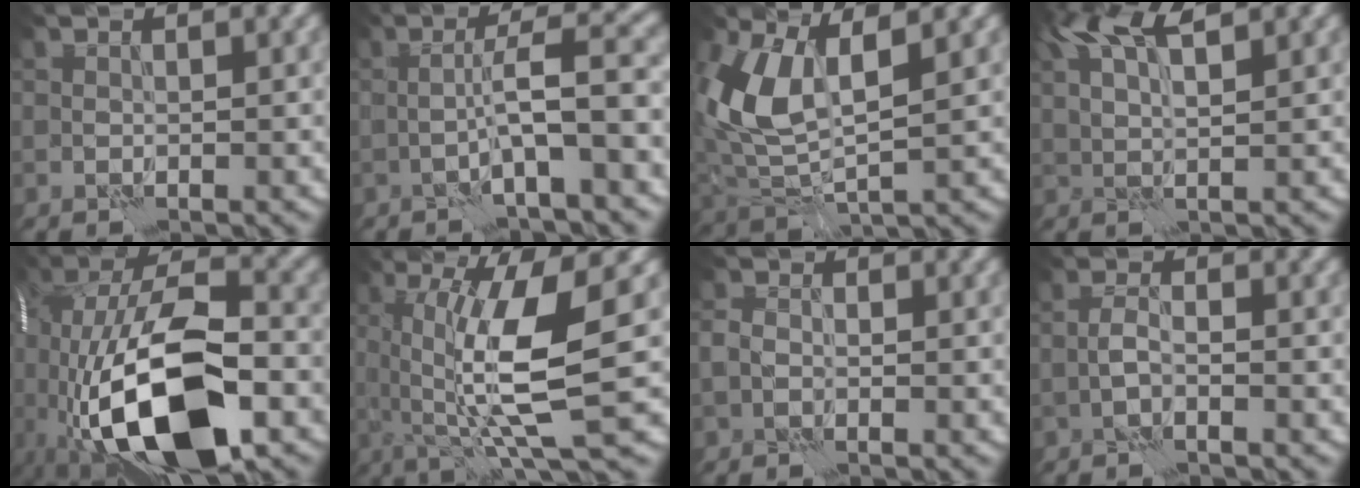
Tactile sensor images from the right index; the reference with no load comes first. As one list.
[{"total": 3.6, "force": [-1.3, -0.6, 3.3], "torque": [-0.053, 0.023, -0.022]}, {"total": 7.0, "force": [2.8, 3.3, 5.5], "torque": [-0.144, -0.011, 0.057]}, {"total": 5.5, "force": [3.9, 1.1, 3.7], "torque": [-0.072, 0.017, 0.066]}, {"total": 16.9, "force": [-5.3, 7.2, 14.3], "torque": [-0.280, -0.004, -0.091]}, {"total": 8.9, "force": [1.7, 1.3, 8.6], "torque": [-0.139, -0.011, 0.040]}, {"total": 0.0}, {"total": 0.6, "force": [-0.2, -0.5, 0.4], "torque": [-0.012, 0.003, -0.006]}]